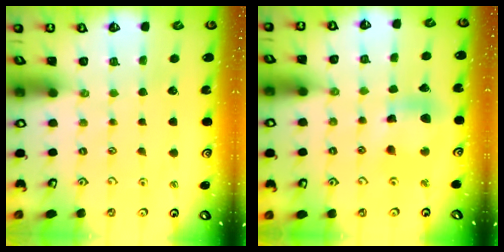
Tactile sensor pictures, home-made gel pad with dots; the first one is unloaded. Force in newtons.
{"total": 10.5, "press": 10.3, "slide": 2.1}